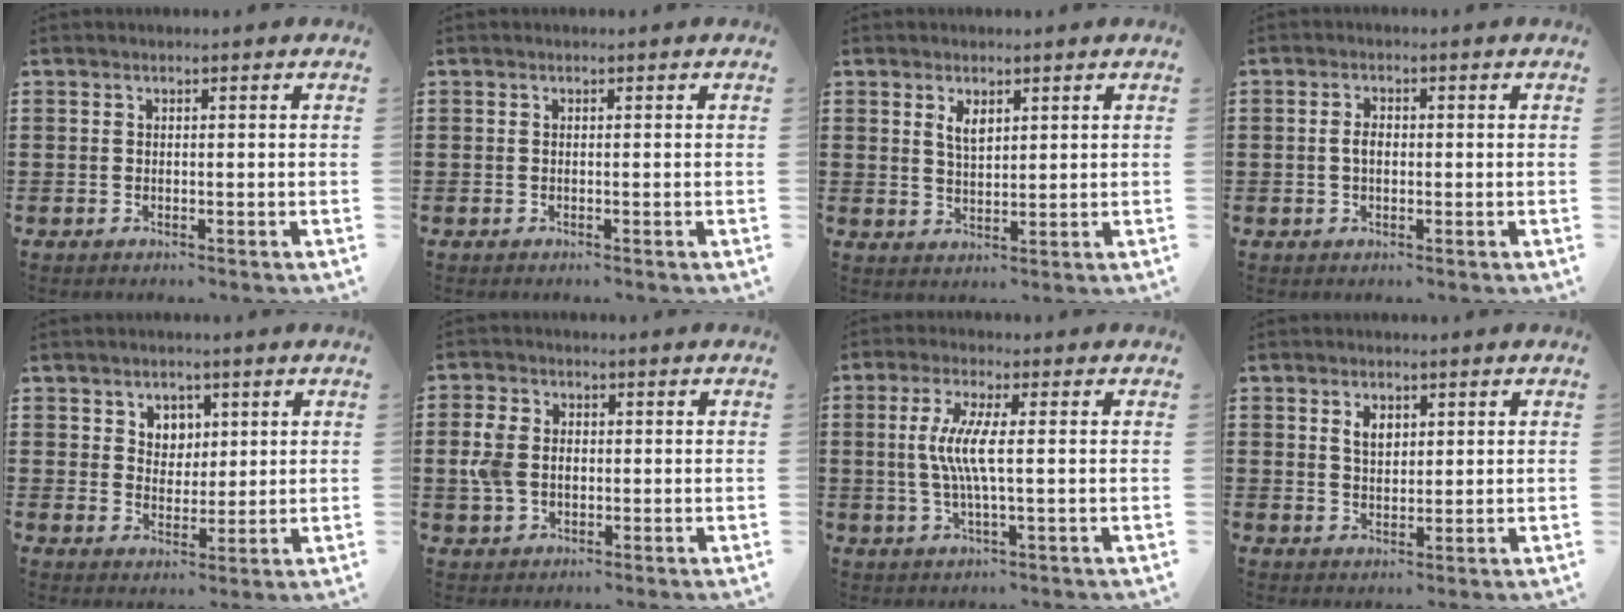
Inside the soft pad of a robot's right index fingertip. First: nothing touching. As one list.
[{"total": 0.0}, {"total": 2.9, "force": [1.6, 1.4, 2.0], "torque": [-0.043, 0.004, 0.029]}, {"total": 2.2, "force": [-0.1, 1.2, 1.9], "torque": [-0.037, 0.006, -0.004]}, {"total": 3.8, "force": [1.9, 3.2, 0.8], "torque": [-0.032, 0.014, 0.033]}, {"total": 4.7, "force": [-0.2, 3.6, 3.1], "torque": [-0.094, 0.002, -0.013]}, {"total": 6.3, "force": [0.2, 0.5, 6.2], "torque": [-0.137, -0.013, -0.008]}, {"total": 2.9, "force": [1.3, 1.8, 1.9], "torque": [-0.044, 0.006, 0.022]}]